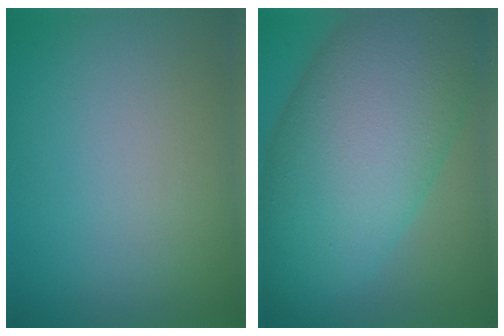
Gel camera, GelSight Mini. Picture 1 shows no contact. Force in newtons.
{"total": 14.0, "press": 14.0, "slide": 0.7}